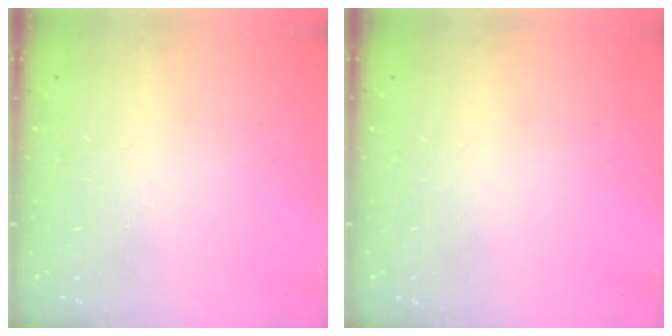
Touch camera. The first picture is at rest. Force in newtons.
{"total": 0.0}